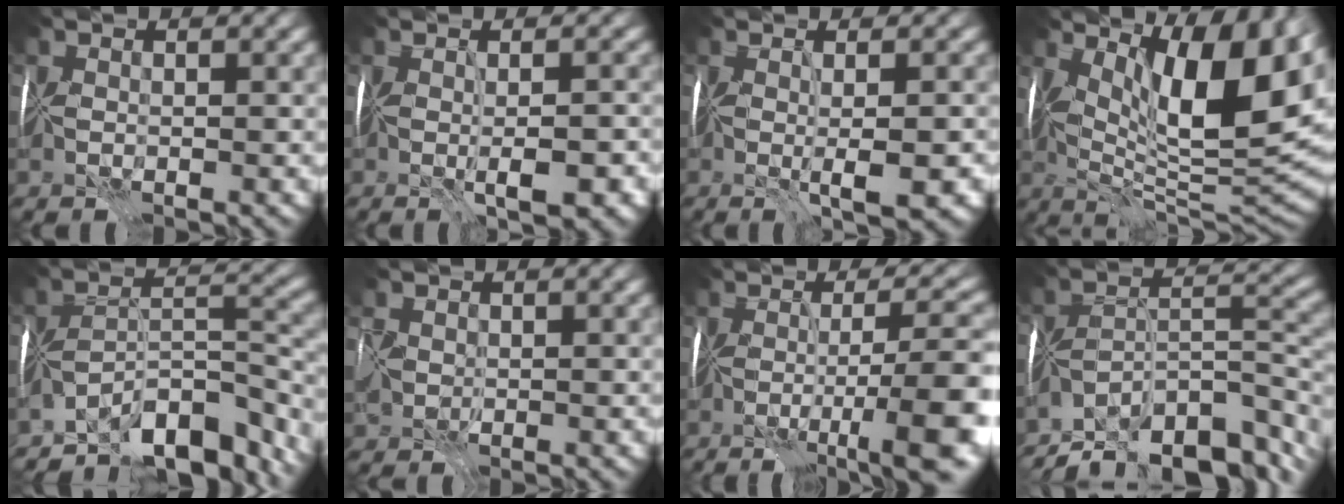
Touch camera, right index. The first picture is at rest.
{"total": 4.7, "force": [-0.8, 1.1, 4.4], "torque": [-0.060, -0.007, -0.008]}
{"total": 4.4, "force": [-0.5, 1.0, 4.3], "torque": [-0.061, -0.004, -0.003]}
{"total": 14.4, "force": [4.7, 5.2, 12.5], "torque": [-0.181, -0.004, 0.078]}
{"total": 10.7, "force": [-8.3, 3.7, 5.6], "torque": [-0.072, 0.005, -0.141]}
{"total": 2.5, "force": [0.4, 2.1, 1.3], "torque": [-0.033, -0.002, 0.007]}
{"total": 10.4, "force": [-2.6, 2.2, 9.8], "torque": [-0.127, 0.000, -0.037]}
{"total": 12.0, "force": [-9.1, 4.3, 6.6], "torque": [-0.097, 0.011, -0.152]}